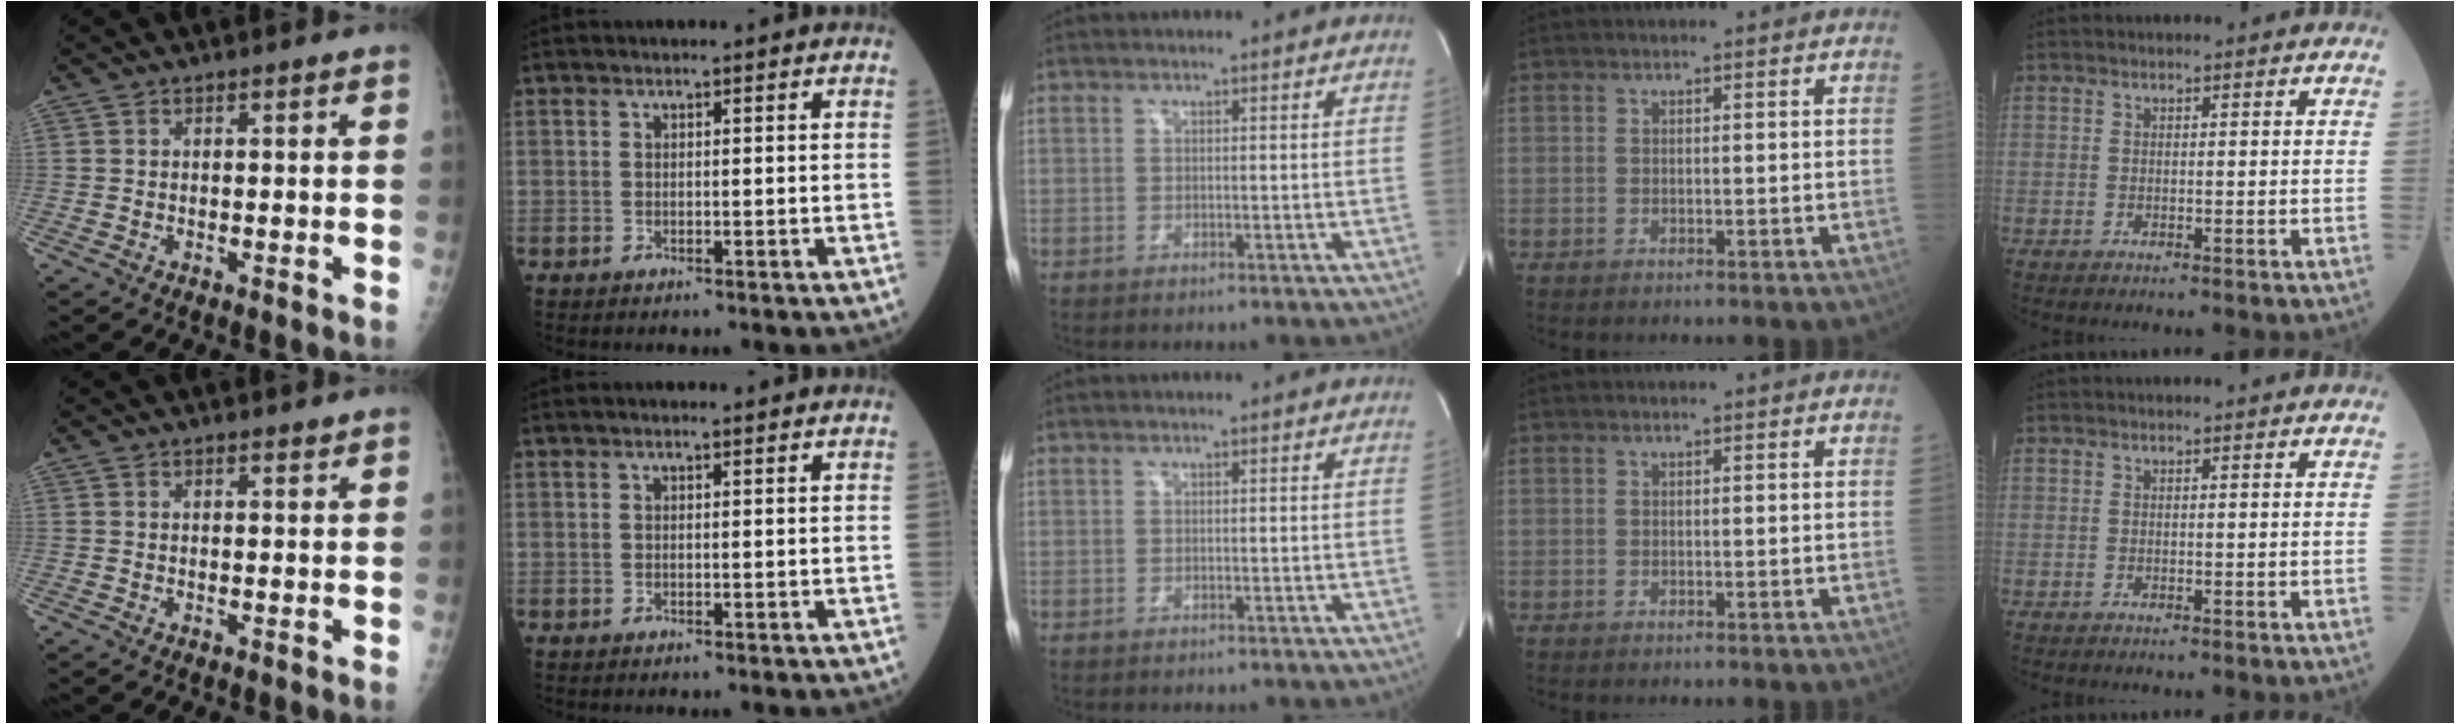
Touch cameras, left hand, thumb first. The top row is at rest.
{"thumb": {"total": 1.0, "force": [0.9, 0.3, 0.4], "torque": [-0.006, -0.006, 0.013]}, "index": {"total": 0.6, "force": [0.5, 0.0, 0.4], "torque": [-0.009, 0.003, 0.007]}}